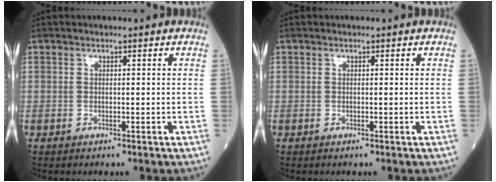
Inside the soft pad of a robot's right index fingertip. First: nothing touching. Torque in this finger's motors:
{"motor_torque": [0.00, 0.00, 0.00, -0.01]}